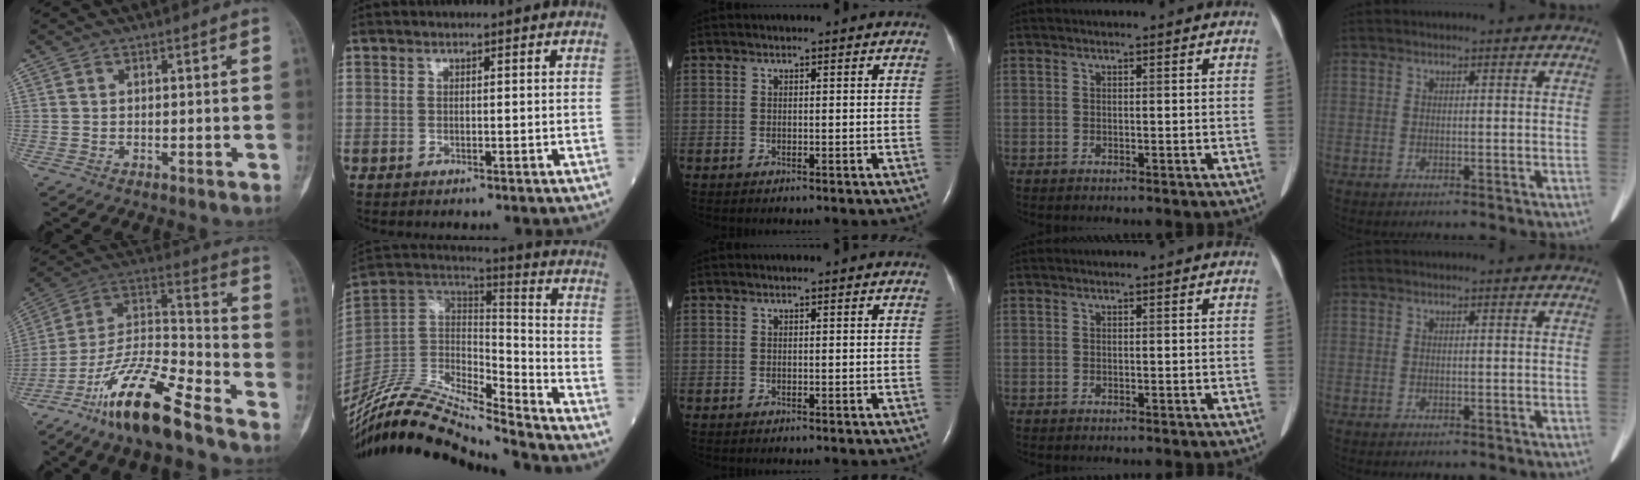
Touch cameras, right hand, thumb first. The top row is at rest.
{"thumb": {"total": 19.3, "force": [-13.6, 4.1, 13.1], "torque": [-0.246, 0.075, -0.250]}, "index": {"total": 21.4, "force": [-19.5, 1.3, 8.5], "torque": [-0.188, 0.014, -0.360]}}